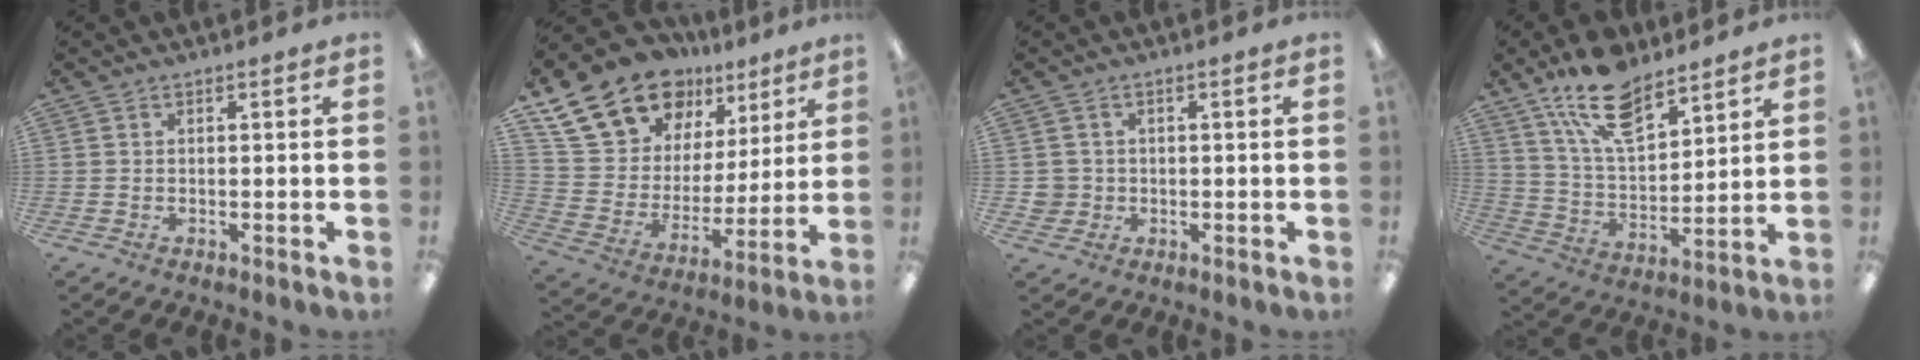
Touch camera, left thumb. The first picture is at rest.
{"total": 21.6, "force": [14.9, 13.0, 8.8], "torque": [-0.164, -0.083, 0.283]}
{"total": 3.2, "force": [-0.1, 3.2, 0.3], "torque": [-0.011, 0.007, -0.002]}
{"total": 15.8, "force": [11.3, 7.1, 8.4], "torque": [-0.154, -0.052, 0.204]}